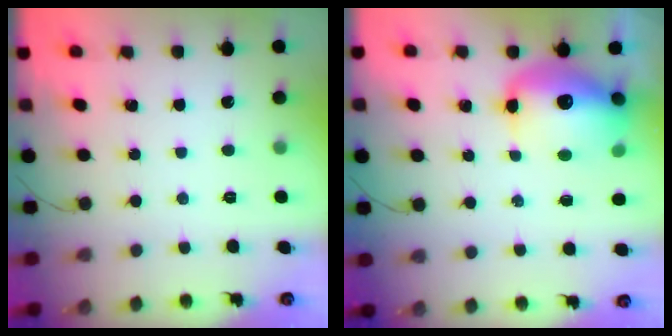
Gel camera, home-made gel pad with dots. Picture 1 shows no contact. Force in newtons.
{"total": 15.6, "press": 15.1, "slide": 3.7}